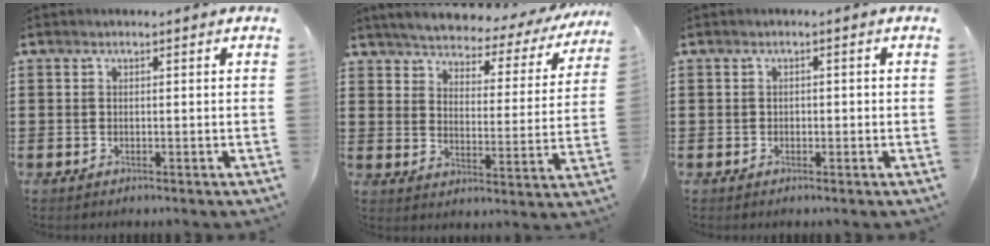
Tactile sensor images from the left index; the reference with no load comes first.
{"total": 3.7, "force": [3.6, 0.5, 0.7], "torque": [-0.038, -0.031, 0.055]}
{"total": 0.7, "force": [-0.2, 0.5, 0.4], "torque": [-0.010, 0.002, -0.006]}